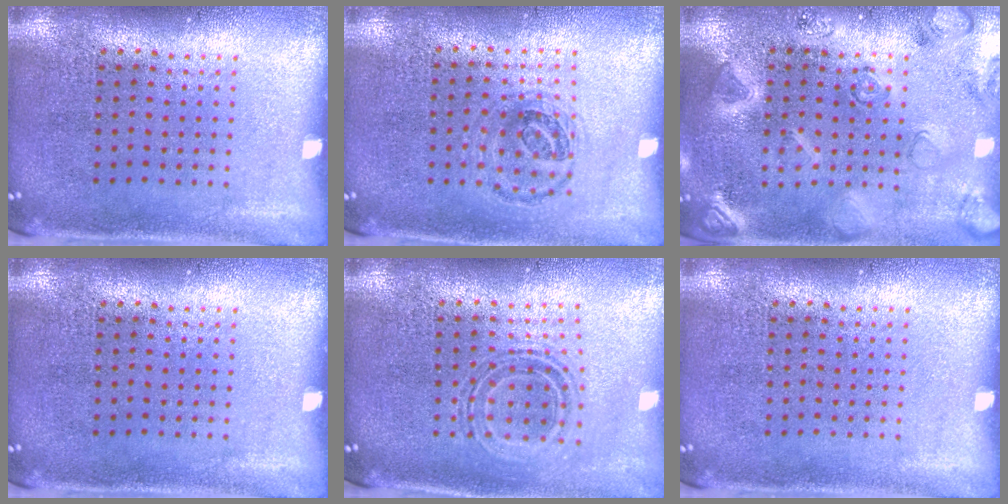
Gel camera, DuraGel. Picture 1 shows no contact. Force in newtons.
{"total": 1.0, "press": 1.0, "slide": 0.3}
{"total": 2.7, "press": 2.7, "slide": 0.4}
{"total": 0.0}
{"total": 0.7, "press": 0.7, "slide": 0.2}
{"total": 0.0}